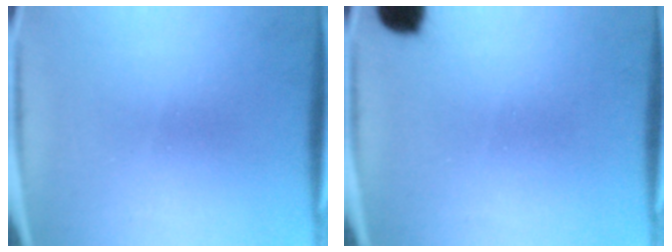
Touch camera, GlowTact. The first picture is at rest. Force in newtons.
{"total": 5.8}